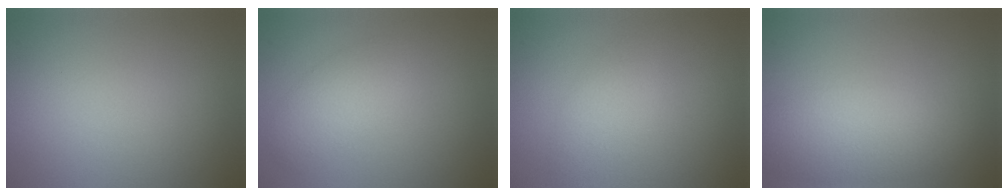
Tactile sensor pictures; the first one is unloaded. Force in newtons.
{"total": 2.7, "press": 2.7, "slide": 0.1}
{"total": 2.4, "press": 2.4, "slide": 0.1}
{"total": 5.0, "press": 5.0, "slide": 0.3}